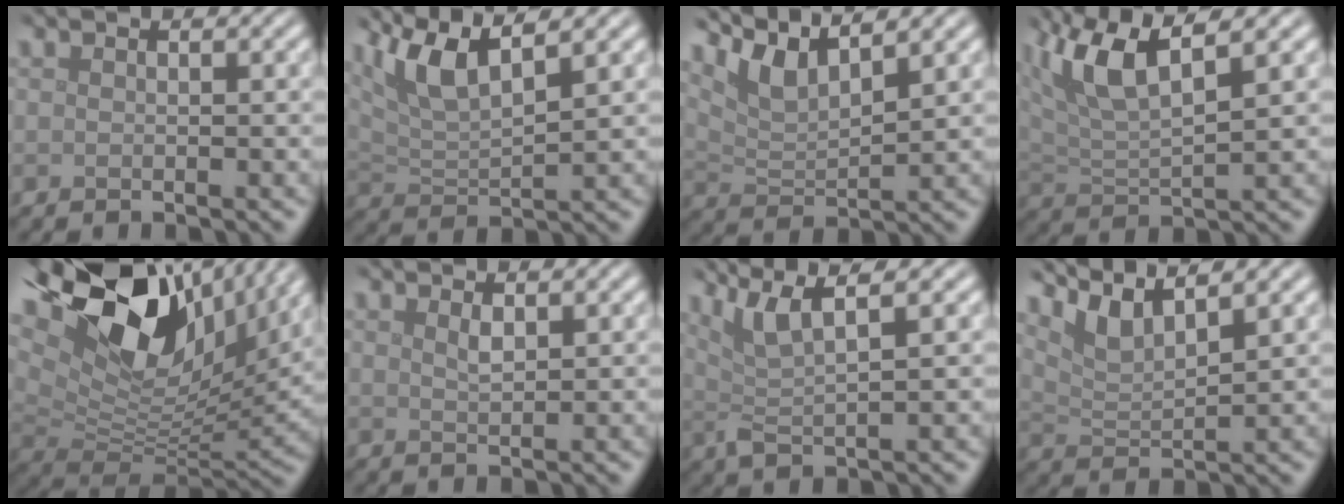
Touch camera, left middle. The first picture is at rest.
{"total": 6.0, "force": [3.8, 1.6, 4.3], "torque": [-0.089, 0.011, 0.072]}
{"total": 4.8, "force": [3.6, 1.1, 2.9], "torque": [-0.070, -0.002, 0.074]}
{"total": 7.1, "force": [3.8, 2.2, 5.6], "torque": [-0.118, 0.016, 0.066]}
{"total": 16.1, "force": [7.7, 8.5, 11.3], "torque": [-0.242, 0.024, 0.141]}
{"total": 1.0, "force": [0.6, 0.3, 0.7], "torque": [-0.017, -0.004, 0.012]}
{"total": 4.4, "force": [2.4, 0.7, 3.6], "torque": [-0.069, 0.007, 0.047]}
{"total": 4.3, "force": [3.3, 0.8, 2.6], "torque": [-0.059, 0.000, 0.070]}